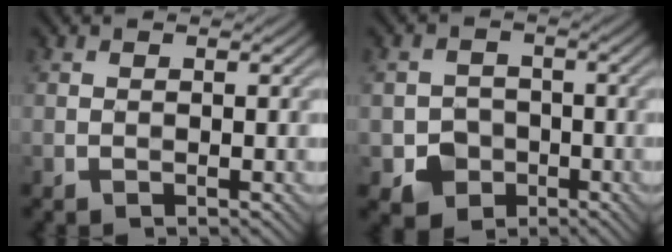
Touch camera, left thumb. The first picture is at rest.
{"total": 4.0, "force": [-1.7, 3.4, 1.1], "torque": [-0.014, -0.005, -0.033]}